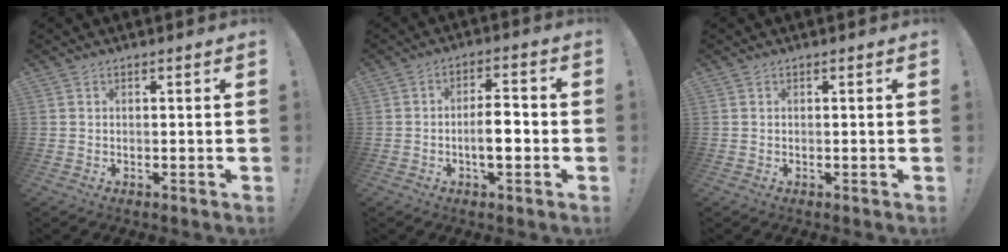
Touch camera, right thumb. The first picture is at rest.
{"total": 7.8, "force": [-2.0, 2.8, 6.9], "torque": [-0.106, 0.005, -0.039]}
{"total": 0.0}